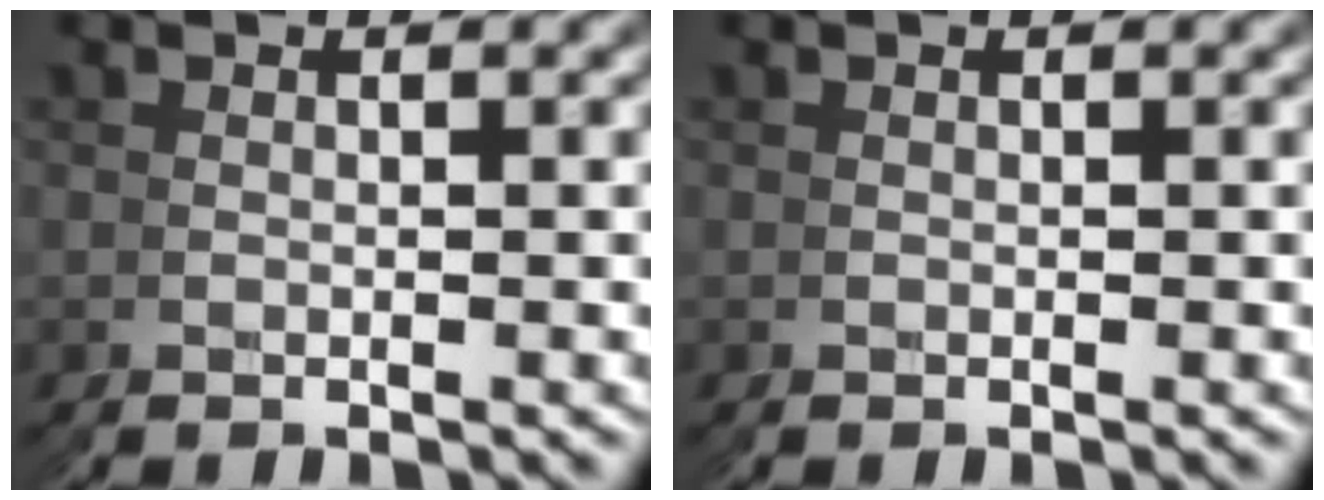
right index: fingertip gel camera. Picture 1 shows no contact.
{"total": 0.0}